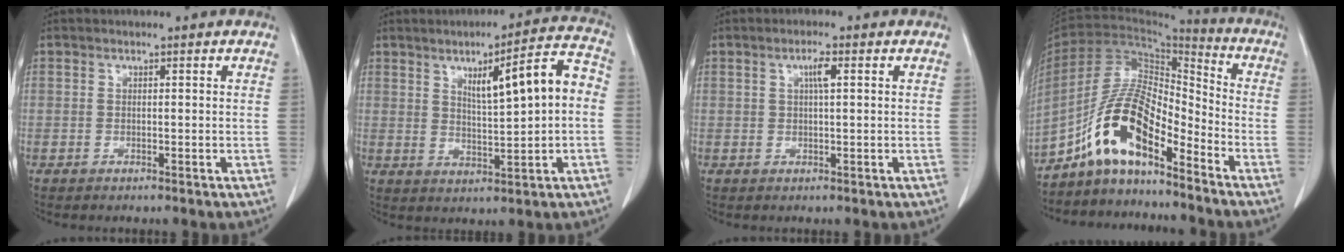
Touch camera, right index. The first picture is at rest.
{"total": 10.1, "force": [1.5, 1.3, 9.9], "torque": [-0.144, 0.021, 0.026]}
{"total": 2.2, "force": [0.8, 0.1, 2.0], "torque": [-0.040, 0.002, 0.013]}
{"total": 12.0, "force": [-7.8, 3.0, 8.6], "torque": [-0.178, 0.023, -0.143]}